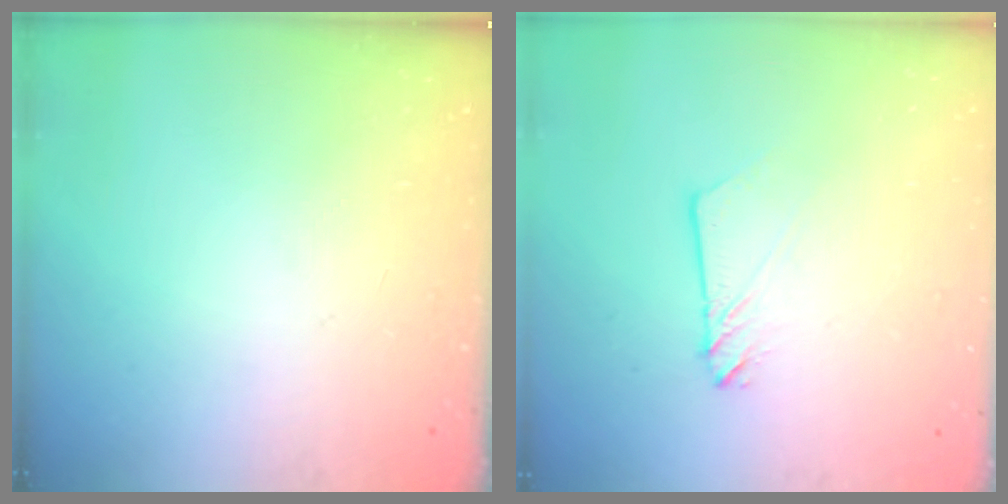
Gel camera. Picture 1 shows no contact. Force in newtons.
{"total": 2.4, "press": 2.4, "slide": 0.2}